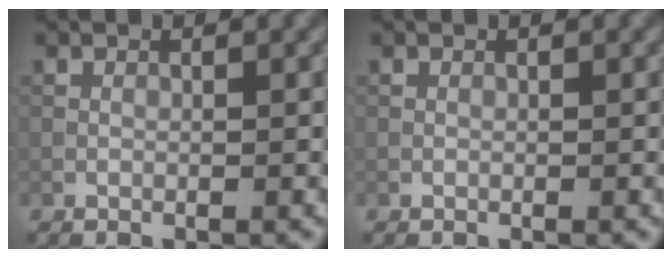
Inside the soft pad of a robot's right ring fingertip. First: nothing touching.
{"total": 0.0}